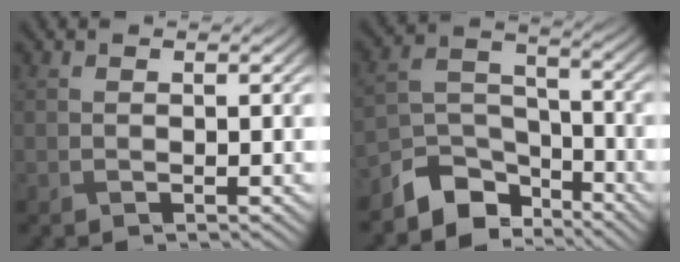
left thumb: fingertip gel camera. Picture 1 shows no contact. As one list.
[{"total": 8.8, "force": [-7.0, 4.3, 3.2], "torque": [-0.063, -0.011, -0.139]}]